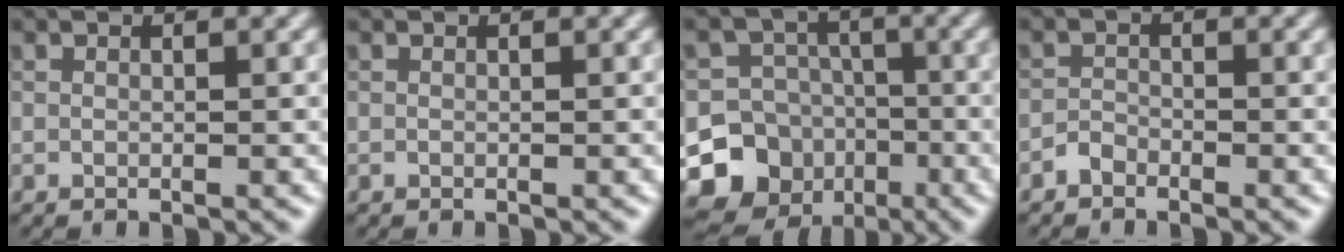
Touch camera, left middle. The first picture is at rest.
{"total": 0.0}
{"total": 16.7, "force": [-7.1, 15.0, 2.1], "torque": [-0.068, -0.049, -0.115]}
{"total": 1.0, "force": [-0.9, 0.5, 0.2], "torque": [-0.002, 0.004, -0.020]}